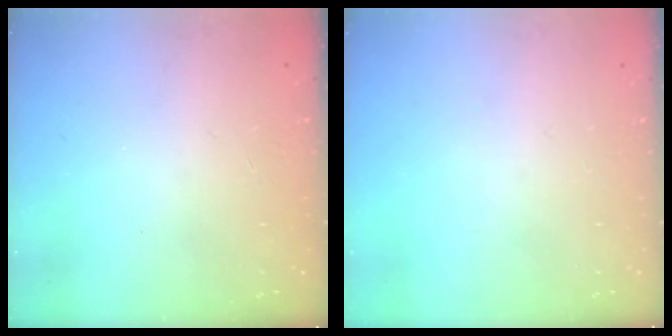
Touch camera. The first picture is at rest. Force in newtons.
{"total": 0.0}